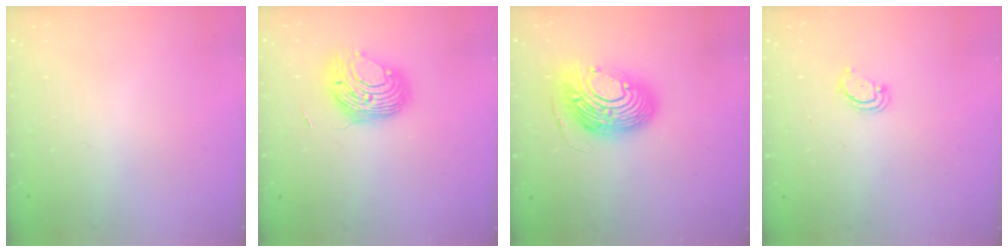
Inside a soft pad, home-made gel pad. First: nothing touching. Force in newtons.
{"total": 9.3, "press": 9.3, "slide": 0.6}
{"total": 17.0, "press": 16.9, "slide": 1.5}
{"total": 2.9, "press": 2.9, "slide": 0.2}